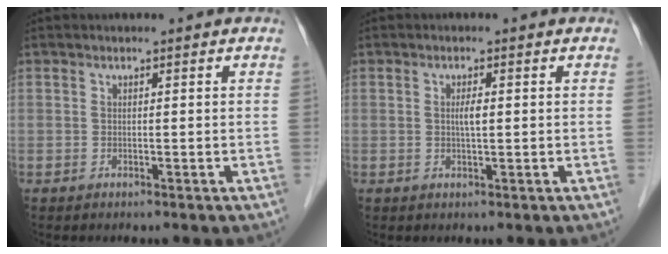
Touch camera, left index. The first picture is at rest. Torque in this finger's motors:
{"motor_torque": [0.20, 0.10, 0.05, 0.02]}